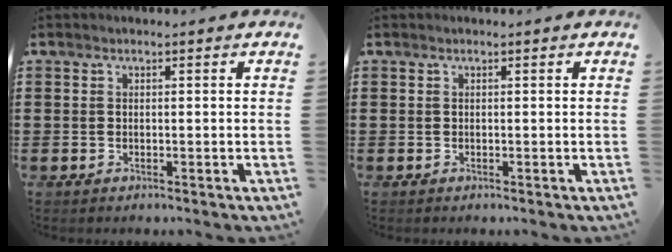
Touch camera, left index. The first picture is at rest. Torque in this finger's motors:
{"motor_torque": [0.00, 0.00, 0.00, 0.00]}